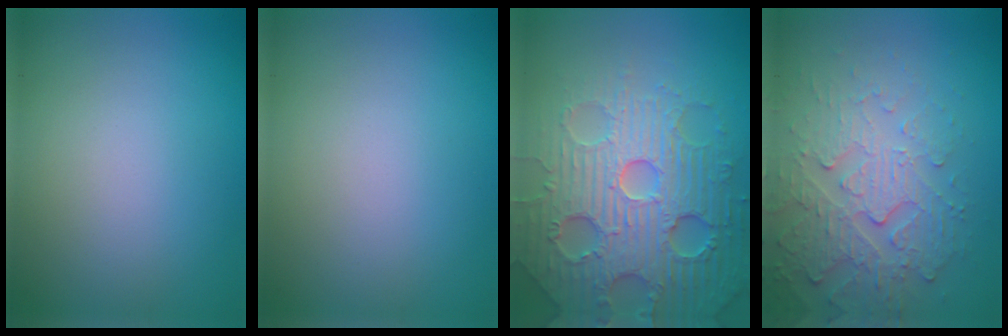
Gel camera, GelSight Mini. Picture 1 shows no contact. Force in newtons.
{"total": 0.0}
{"total": 7.6, "press": 7.4, "slide": 1.5}
{"total": 4.3, "press": 4.1, "slide": 1.3}